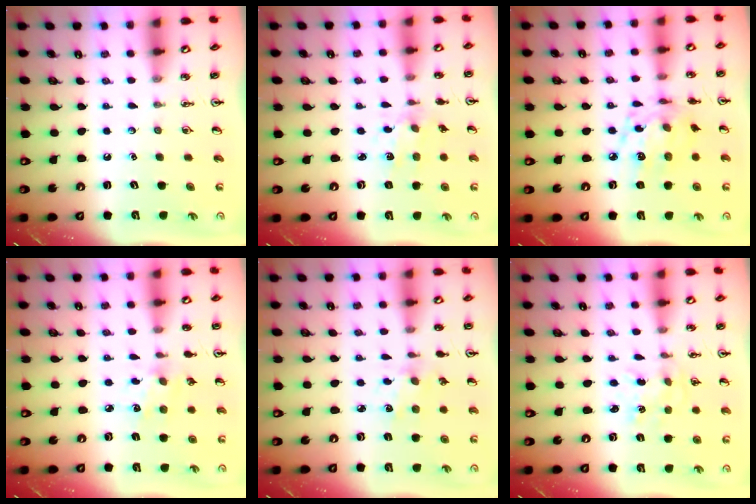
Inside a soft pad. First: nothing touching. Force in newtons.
{"total": 2.0, "press": 1.9, "slide": 0.4}
{"total": 11.9, "press": 11.8, "slide": 0.7}
{"total": 3.4, "press": 3.2, "slide": 1.2}
{"total": 3.3, "press": 3.3, "slide": 0.4}
{"total": 1.5, "press": 1.4, "slide": 0.4}